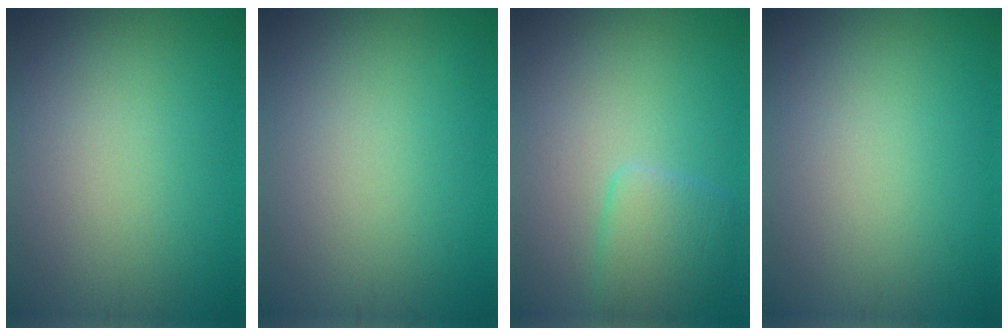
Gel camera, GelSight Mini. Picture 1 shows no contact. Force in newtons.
{"total": 0.0}
{"total": 3.0, "press": 3.0, "slide": 0.2}
{"total": 0.0}